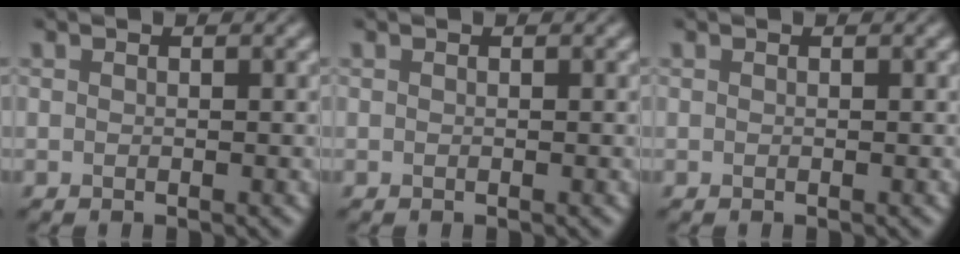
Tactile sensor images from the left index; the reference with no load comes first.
{"total": 0.0}
{"total": 0.0}